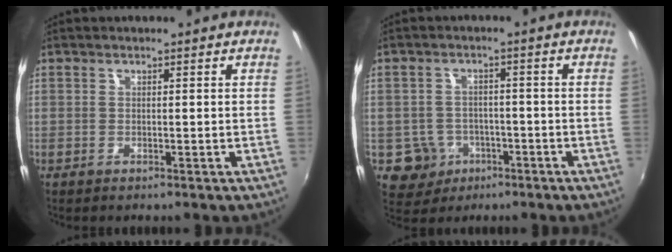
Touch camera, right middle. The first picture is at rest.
{"total": 6.1, "force": [-2.7, 5.4, 1.2], "torque": [-0.039, 0.009, -0.031]}